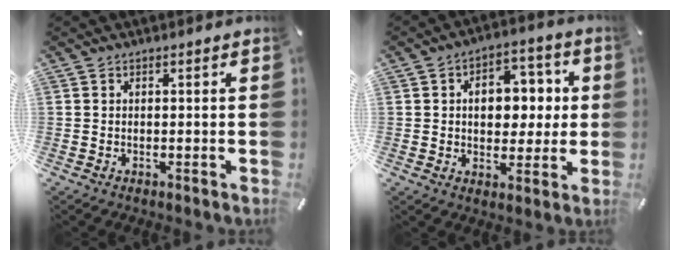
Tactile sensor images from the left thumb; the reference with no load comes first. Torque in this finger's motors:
{"motor_torque": [1.48, 2.09, 0.64, -0.20, 0.07]}